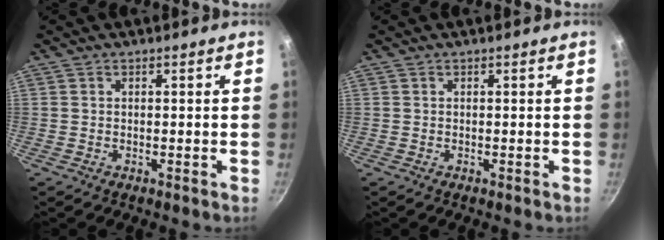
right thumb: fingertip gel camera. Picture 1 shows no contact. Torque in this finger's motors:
{"motor_torque": [-0.02, 0.00, 0.10, 0.10, 0.00]}